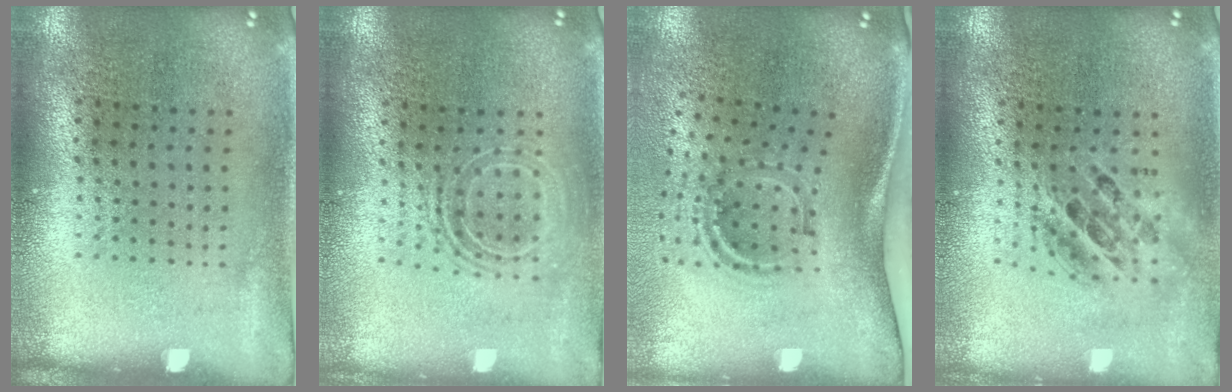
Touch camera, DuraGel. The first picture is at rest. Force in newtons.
{"total": 1.8, "press": 1.3, "slide": 1.1}
{"total": 2.0, "press": 1.2, "slide": 1.7}
{"total": 1.7, "press": 1.4, "slide": 0.9}